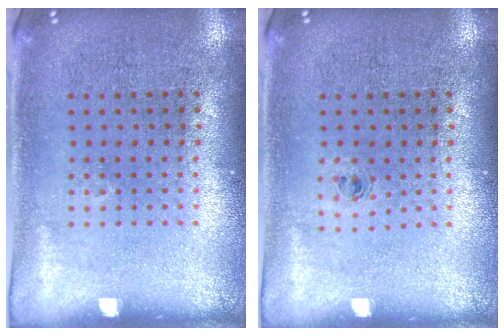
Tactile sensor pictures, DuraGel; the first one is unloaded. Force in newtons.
{"total": 0.5, "press": 0.3, "slide": 0.4}